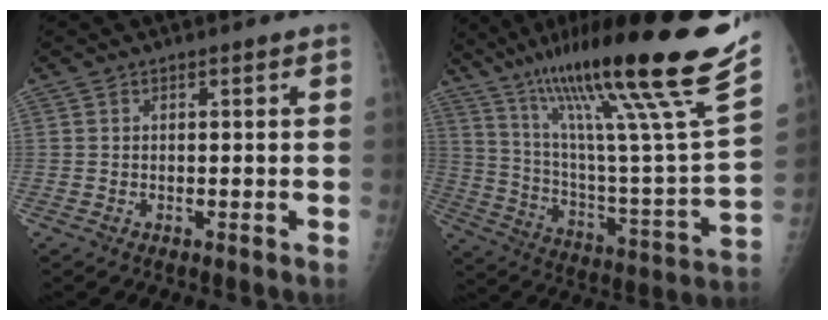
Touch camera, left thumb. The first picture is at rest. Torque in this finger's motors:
{"motor_torque": [1.67, -0.75, 1.56, -1.22, 0.41]}